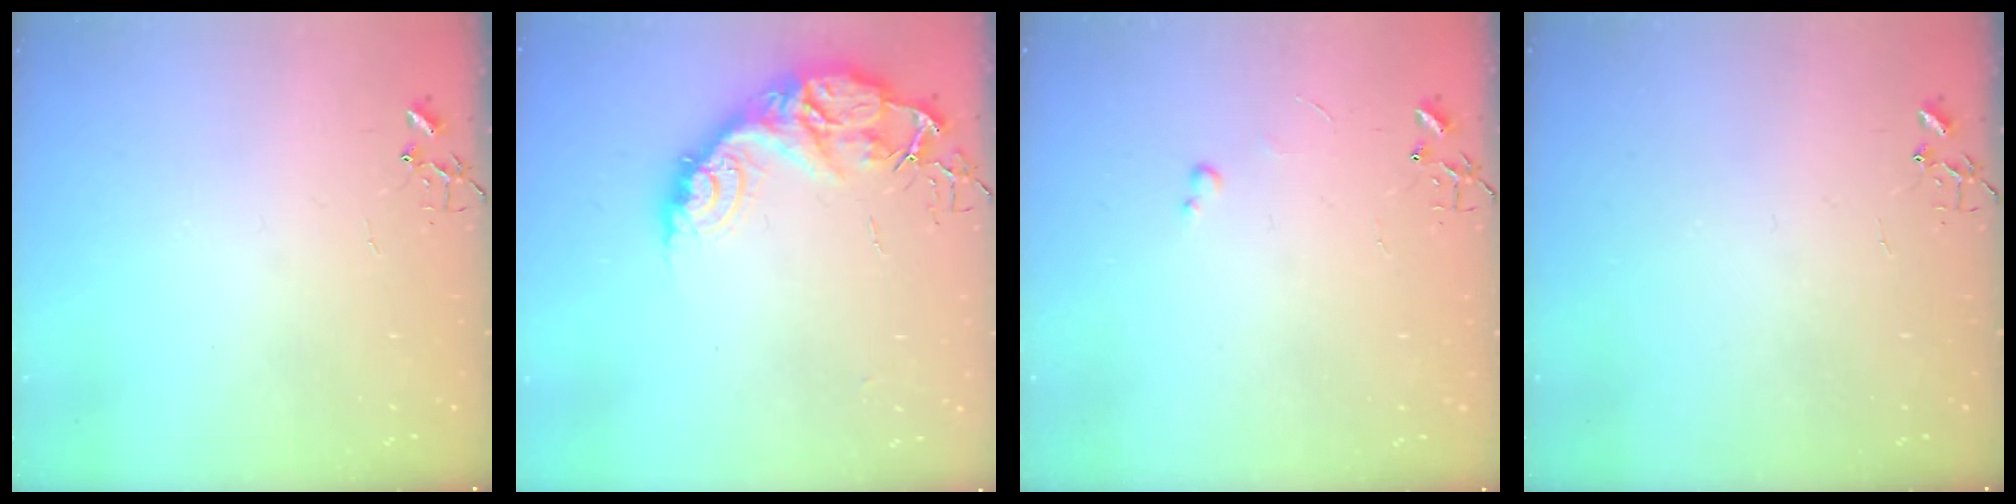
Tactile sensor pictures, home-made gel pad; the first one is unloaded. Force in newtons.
{"total": 16.1, "press": 16.0, "slide": 1.5}
{"total": 2.4, "press": 2.3, "slide": 0.4}
{"total": 0.0}